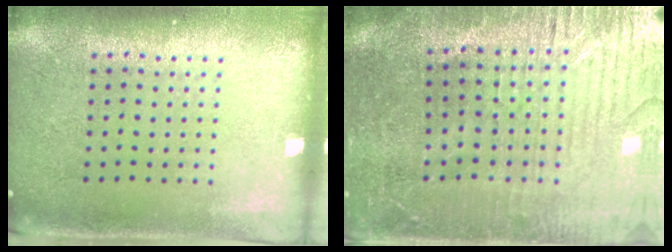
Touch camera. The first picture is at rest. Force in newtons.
{"total": 3.2, "press": 3.2, "slide": 0.6}